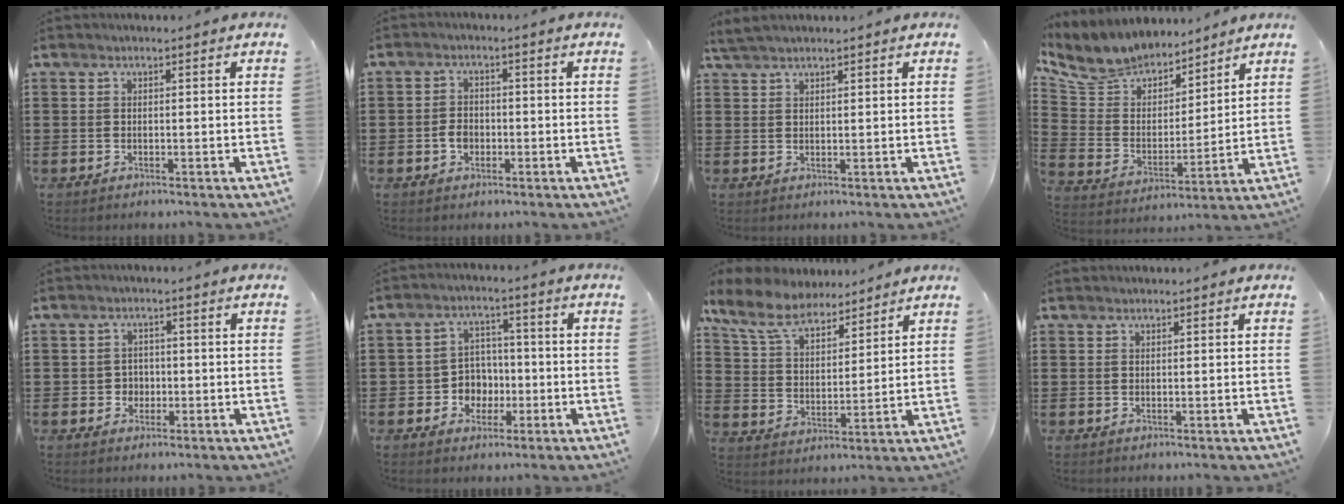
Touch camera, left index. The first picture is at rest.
{"total": 2.5, "force": [-0.7, 2.0, 1.5], "torque": [-0.032, 0.001, -0.016]}
{"total": 2.0, "force": [1.9, 0.2, 0.8], "torque": [-0.019, 0.002, 0.036]}
{"total": 7.8, "force": [7.3, 2.6, 0.5], "torque": [-0.059, -0.052, 0.132]}
{"total": 2.3, "force": [-0.4, 2.2, 0.7], "torque": [-0.022, 0.004, -0.012]}
{"total": 5.1, "force": [-1.4, 4.6, 1.6], "torque": [-0.044, 0.013, -0.026]}
{"total": 8.4, "force": [7.1, 2.8, 3.5], "torque": [-0.099, -0.022, 0.129]}
{"total": 0.5, "force": [0.5, 0.2, 0.0], "torque": [-0.003, 0.002, 0.010]}